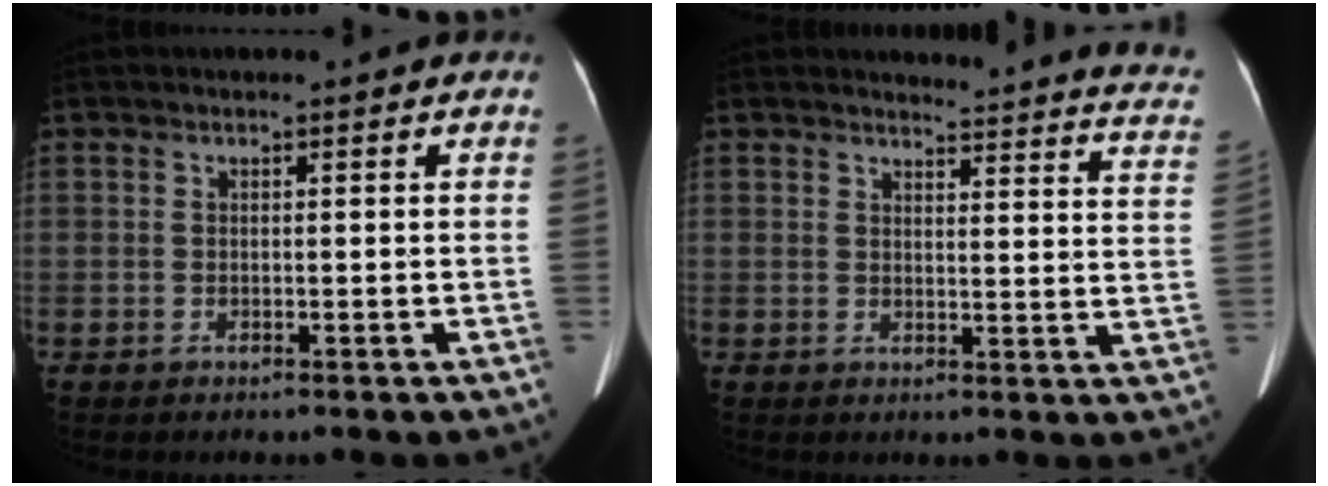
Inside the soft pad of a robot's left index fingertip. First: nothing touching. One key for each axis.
{"total": 17.3, "fx": 16.9, "fy": 1.4, "fz": 3.4, "tx": -0.017, "ty": -0.101, "tz": 0.155}